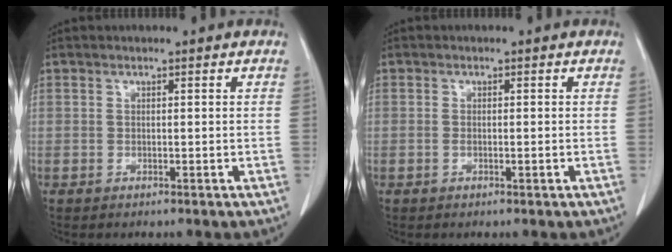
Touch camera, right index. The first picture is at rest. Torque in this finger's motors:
{"motor_torque": [0.01, 0.00, -0.04, 0.00]}